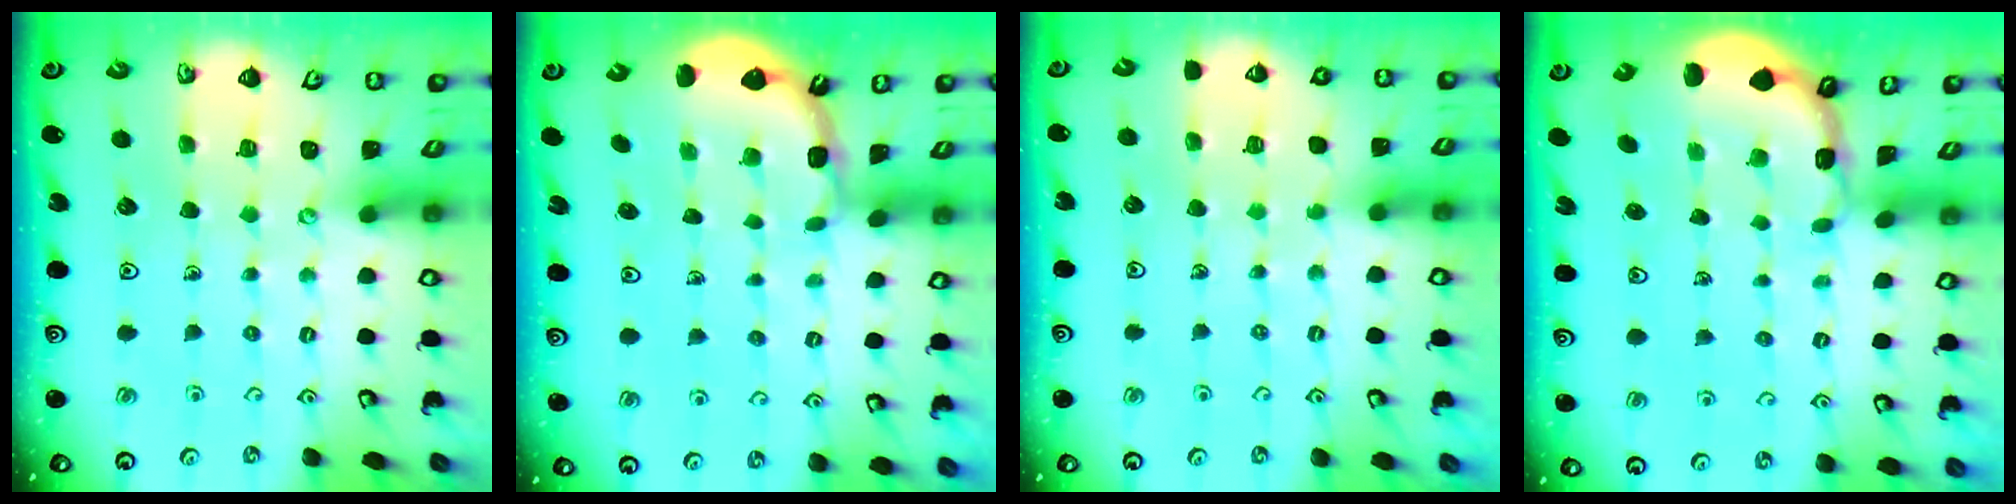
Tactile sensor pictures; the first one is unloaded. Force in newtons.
{"total": 2.0, "press": 2.0, "slide": 0.2}
{"total": 5.9, "press": 5.8, "slide": 1.2}
{"total": 1.4, "press": 1.4, "slide": 0.1}